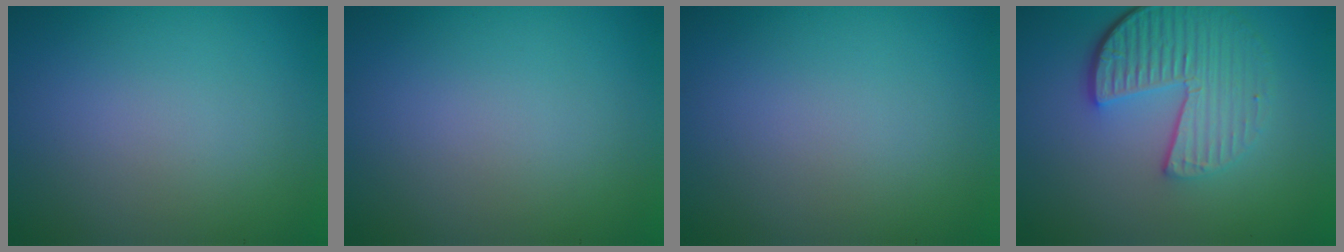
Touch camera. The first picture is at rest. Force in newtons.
{"total": 0.0}
{"total": 0.0}
{"total": 6.1, "press": 4.3, "slide": 4.3}